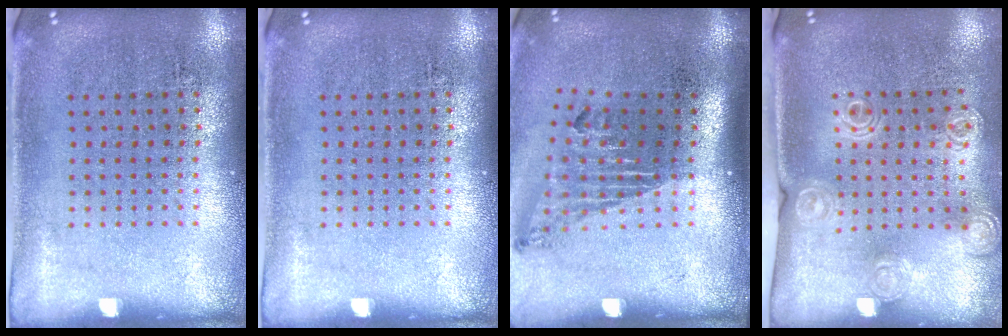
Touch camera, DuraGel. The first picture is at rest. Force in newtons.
{"total": 0.0}
{"total": 1.7, "press": 1.1, "slide": 1.3}
{"total": 1.4, "press": 1.4, "slide": 0.4}